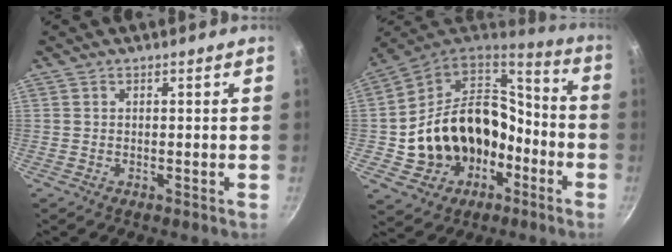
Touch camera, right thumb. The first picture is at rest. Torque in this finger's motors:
{"motor_torque": [0.12, 1.13, 1.26, -1.48, 0.47]}